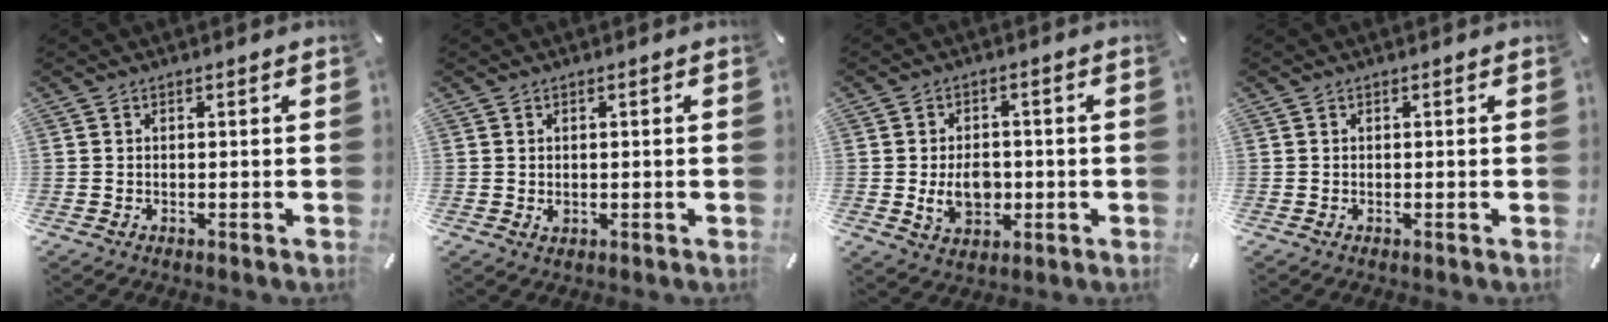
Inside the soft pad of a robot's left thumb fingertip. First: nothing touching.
{"total": 1.2, "force": [-0.1, 0.9, 0.7], "torque": [-0.013, 0.003, -0.002]}
{"total": 8.0, "force": [-0.9, 6.0, 5.2], "torque": [-0.087, -0.003, -0.017]}
{"total": 0.0}